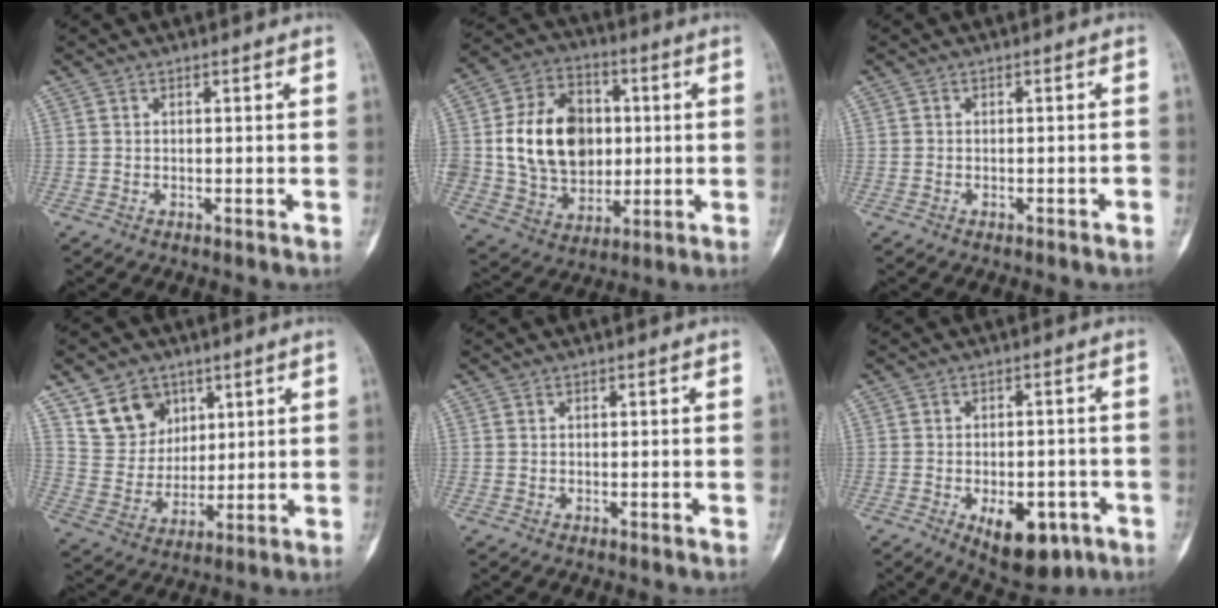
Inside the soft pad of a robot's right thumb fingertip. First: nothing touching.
{"total": 19.3, "force": [1.5, 14.6, 12.5], "torque": [-0.185, 0.010, 0.037]}
{"total": 1.0, "force": [-0.7, 0.4, 0.7], "torque": [-0.014, 0.010, -0.007]}
{"total": 10.7, "force": [6.2, 8.1, 3.2], "torque": [-0.026, -0.039, 0.127]}
{"total": 0.0}
{"total": 10.8, "force": [-4.5, 5.8, 7.9], "torque": [-0.093, 0.011, -0.052]}